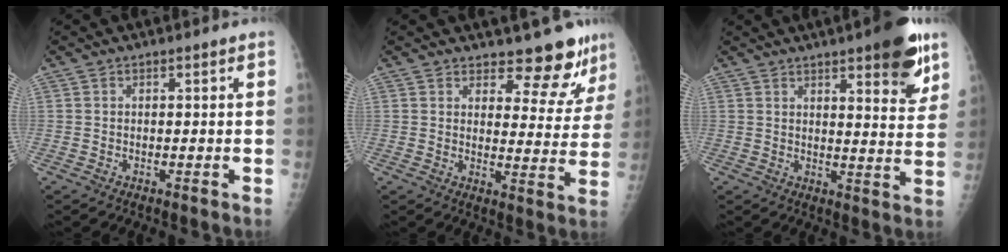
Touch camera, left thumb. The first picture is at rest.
{"total": 9.7, "force": [8.9, 3.3, 2.0], "torque": [0.011, -0.076, 0.104]}
{"total": 12.5, "force": [7.4, 3.3, 9.6], "torque": [-0.095, -0.037, 0.094]}